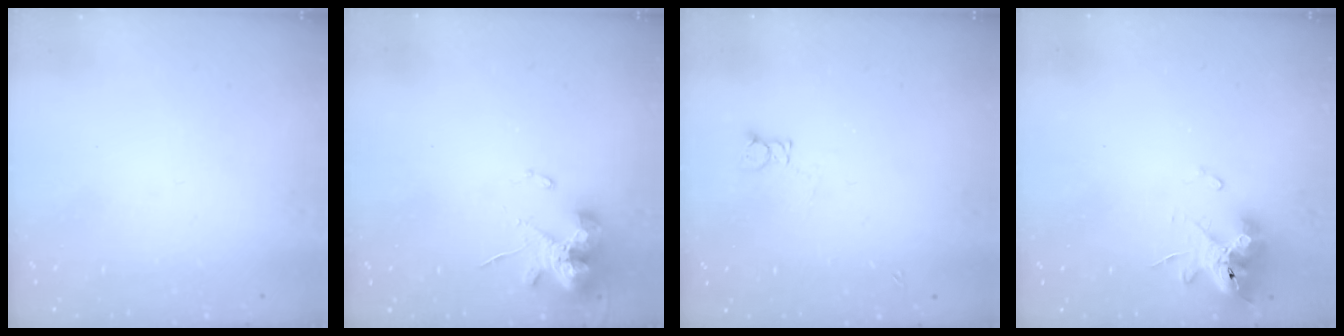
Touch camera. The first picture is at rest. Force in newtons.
{"total": 12.3, "press": 12.1, "slide": 2.0}
{"total": 3.1, "press": 3.1, "slide": 0.3}
{"total": 12.4, "press": 12.4, "slide": 1.2}